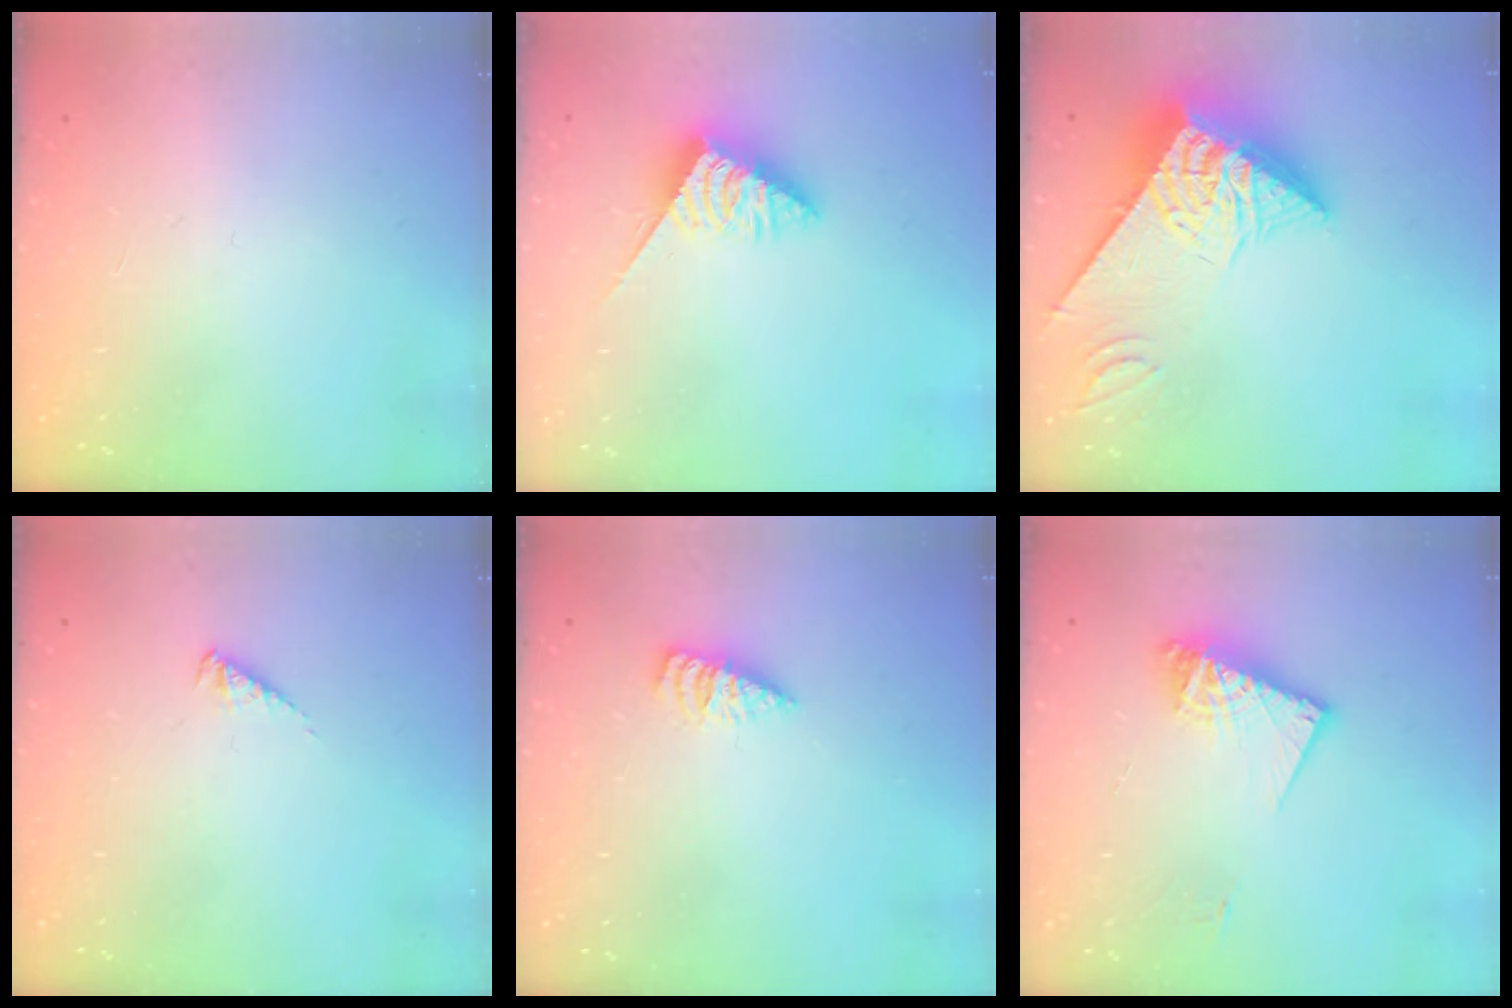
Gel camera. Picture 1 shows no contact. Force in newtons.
{"total": 4.3, "press": 4.3, "slide": 0.2}
{"total": 11.1, "press": 11.1, "slide": 1.3}
{"total": 3.0, "press": 2.9, "slide": 0.5}
{"total": 1.8, "press": 1.8, "slide": 0.2}
{"total": 11.8, "press": 11.7, "slide": 1.2}